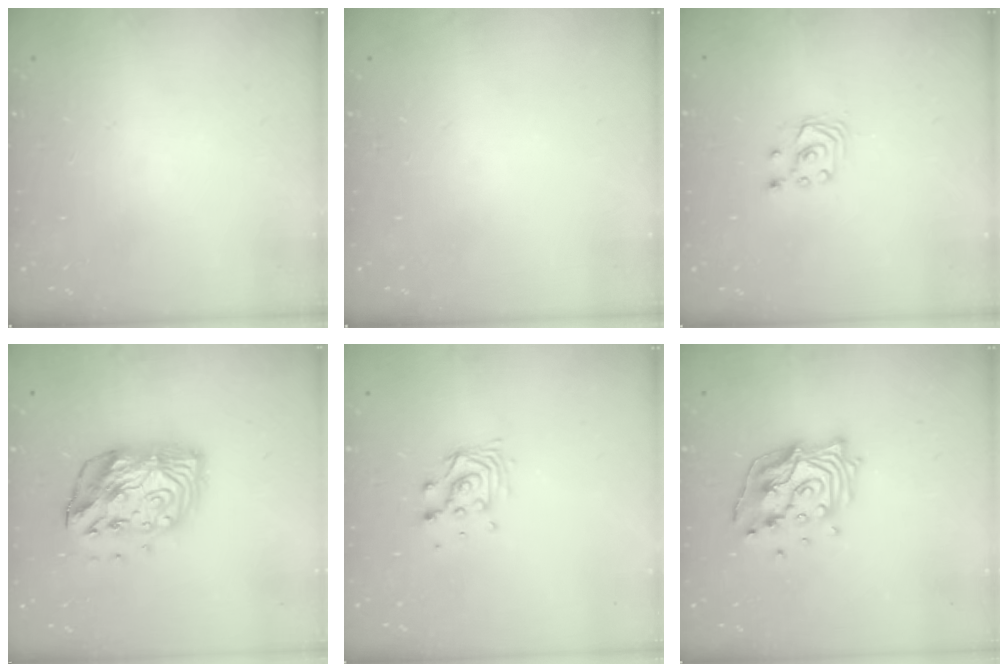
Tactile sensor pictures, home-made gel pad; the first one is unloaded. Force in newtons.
{"total": 0.0}
{"total": 2.5, "press": 2.5, "slide": 0.3}
{"total": 13.7, "press": 13.6, "slide": 1.2}
{"total": 6.2, "press": 6.2, "slide": 0.1}
{"total": 14.9, "press": 14.8, "slide": 1.4}